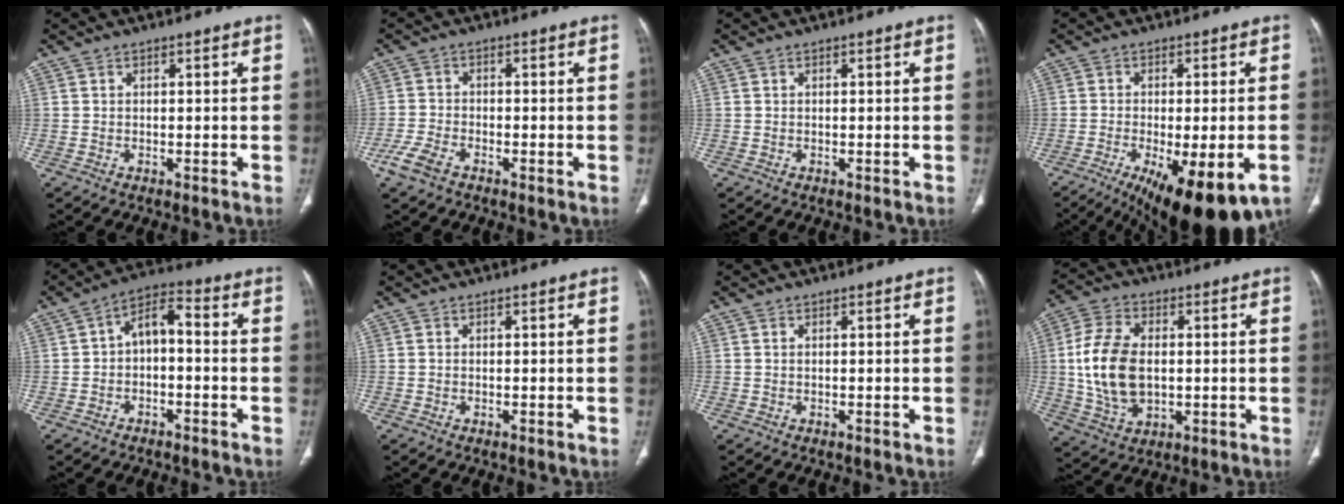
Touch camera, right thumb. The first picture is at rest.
{"total": 4.6, "force": [-2.9, 2.1, 2.9], "torque": [-0.074, 0.007, -0.061]}
{"total": 0.0}
{"total": 17.9, "force": [-8.8, 6.0, 14.4], "torque": [-0.189, -0.012, -0.121]}
{"total": 6.8, "force": [-0.8, 4.0, 5.4], "torque": [-0.079, 0.038, -0.026]}
{"total": 0.0}
{"total": 0.0}
{"total": 14.2, "force": [0.3, 8.9, 11.0], "torque": [-0.216, 0.001, 0.012]}